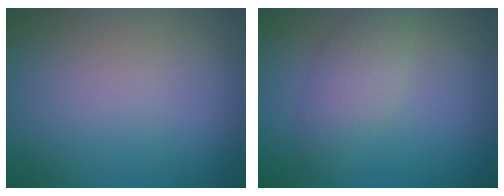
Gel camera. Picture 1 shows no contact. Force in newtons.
{"total": 2.9, "press": 2.9, "slide": 0.2}